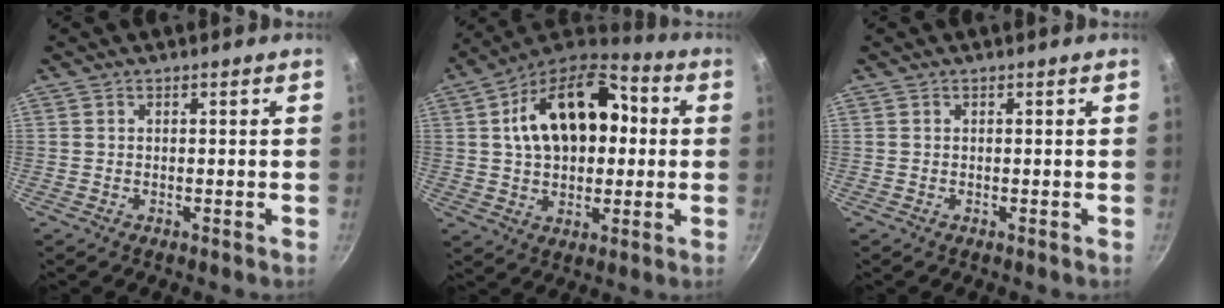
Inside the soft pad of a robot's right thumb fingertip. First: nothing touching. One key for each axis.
{"total": 21.1, "fx": 3.4, "fy": 13.6, "fz": 15.7, "tx": -0.236, "ty": 0.031, "tz": 0.041}
{"total": 0.0}